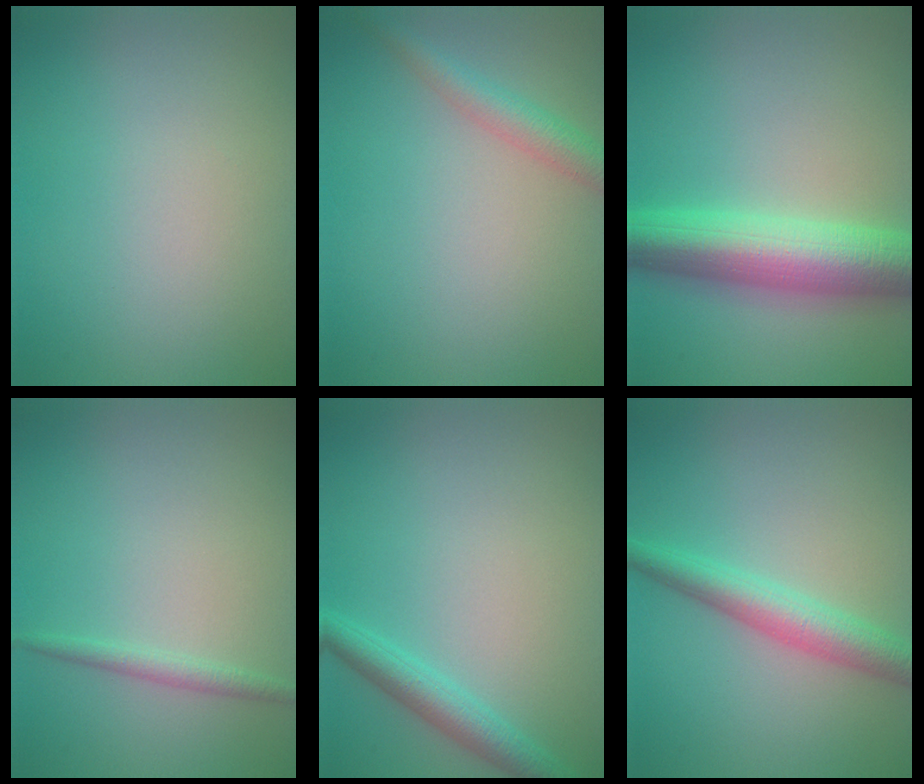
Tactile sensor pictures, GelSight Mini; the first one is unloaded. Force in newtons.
{"total": 2.9, "press": 2.9, "slide": 0.2}
{"total": 8.6, "press": 8.6, "slide": 0.1}
{"total": 1.3, "press": 1.3, "slide": 0.1}
{"total": 2.8, "press": 2.8, "slide": 0.1}
{"total": 3.9, "press": 3.9, "slide": 0.1}